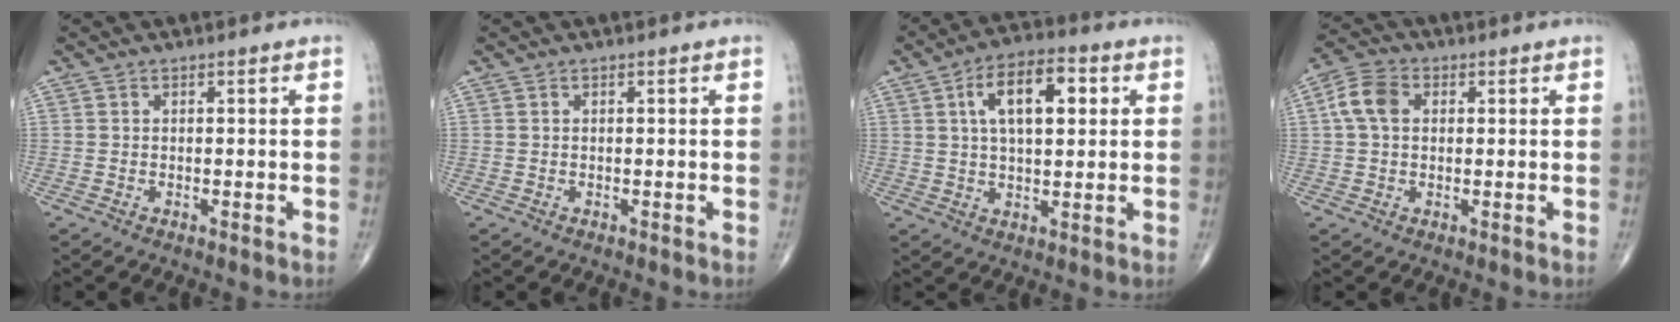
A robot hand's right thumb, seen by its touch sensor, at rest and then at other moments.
{"total": 0.0}
{"total": 11.7, "force": [3.3, 5.6, 9.7], "torque": [-0.140, 0.007, 0.048]}
{"total": 6.2, "force": [1.1, 4.4, 4.2], "torque": [-0.084, 0.017, 0.015]}